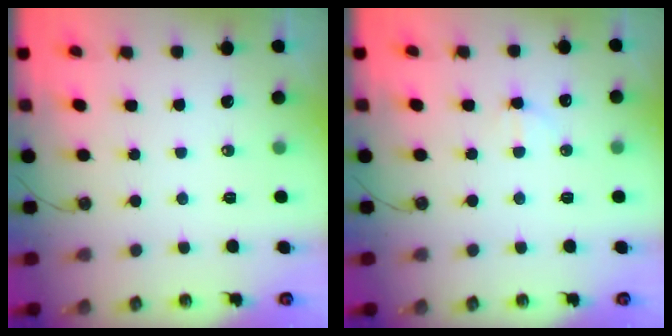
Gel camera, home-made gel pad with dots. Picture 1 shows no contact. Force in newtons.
{"total": 3.8, "press": 3.7, "slide": 0.9}